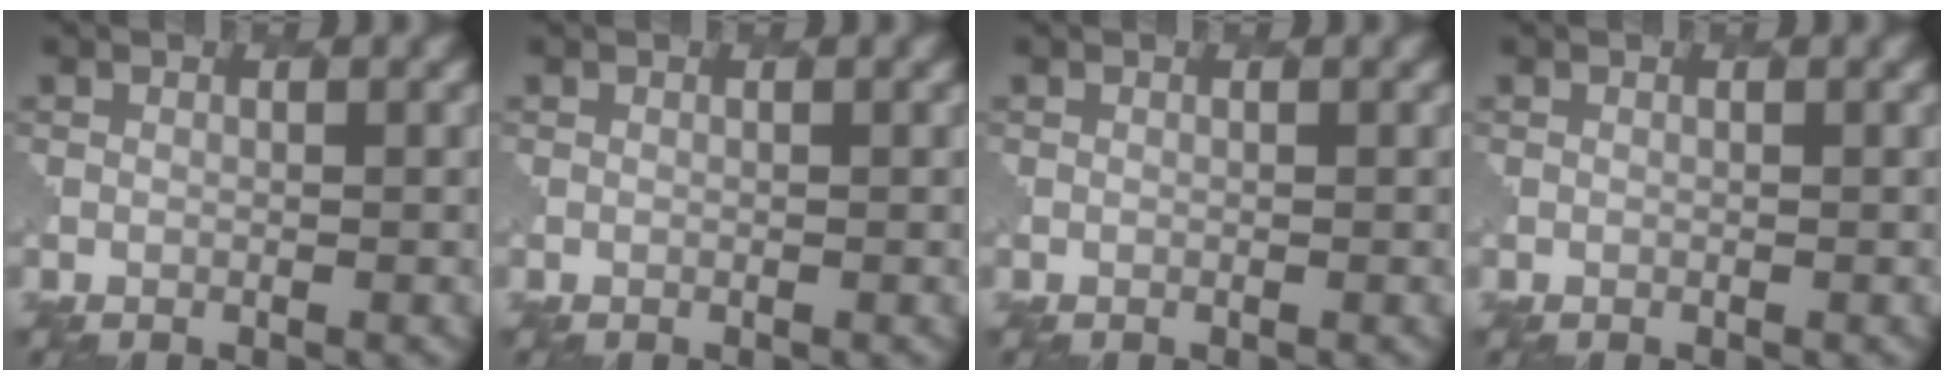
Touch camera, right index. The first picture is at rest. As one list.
[{"total": 0.0}, {"total": 0.0}, {"total": 0.0}]